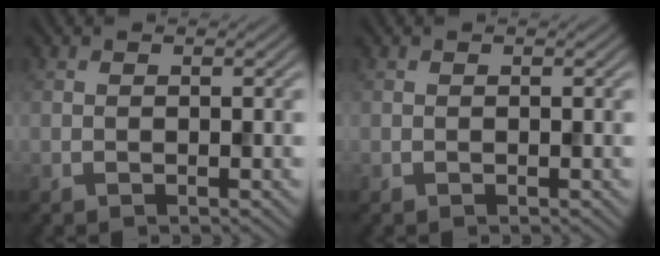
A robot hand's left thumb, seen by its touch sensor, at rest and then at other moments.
{"total": 0.0}